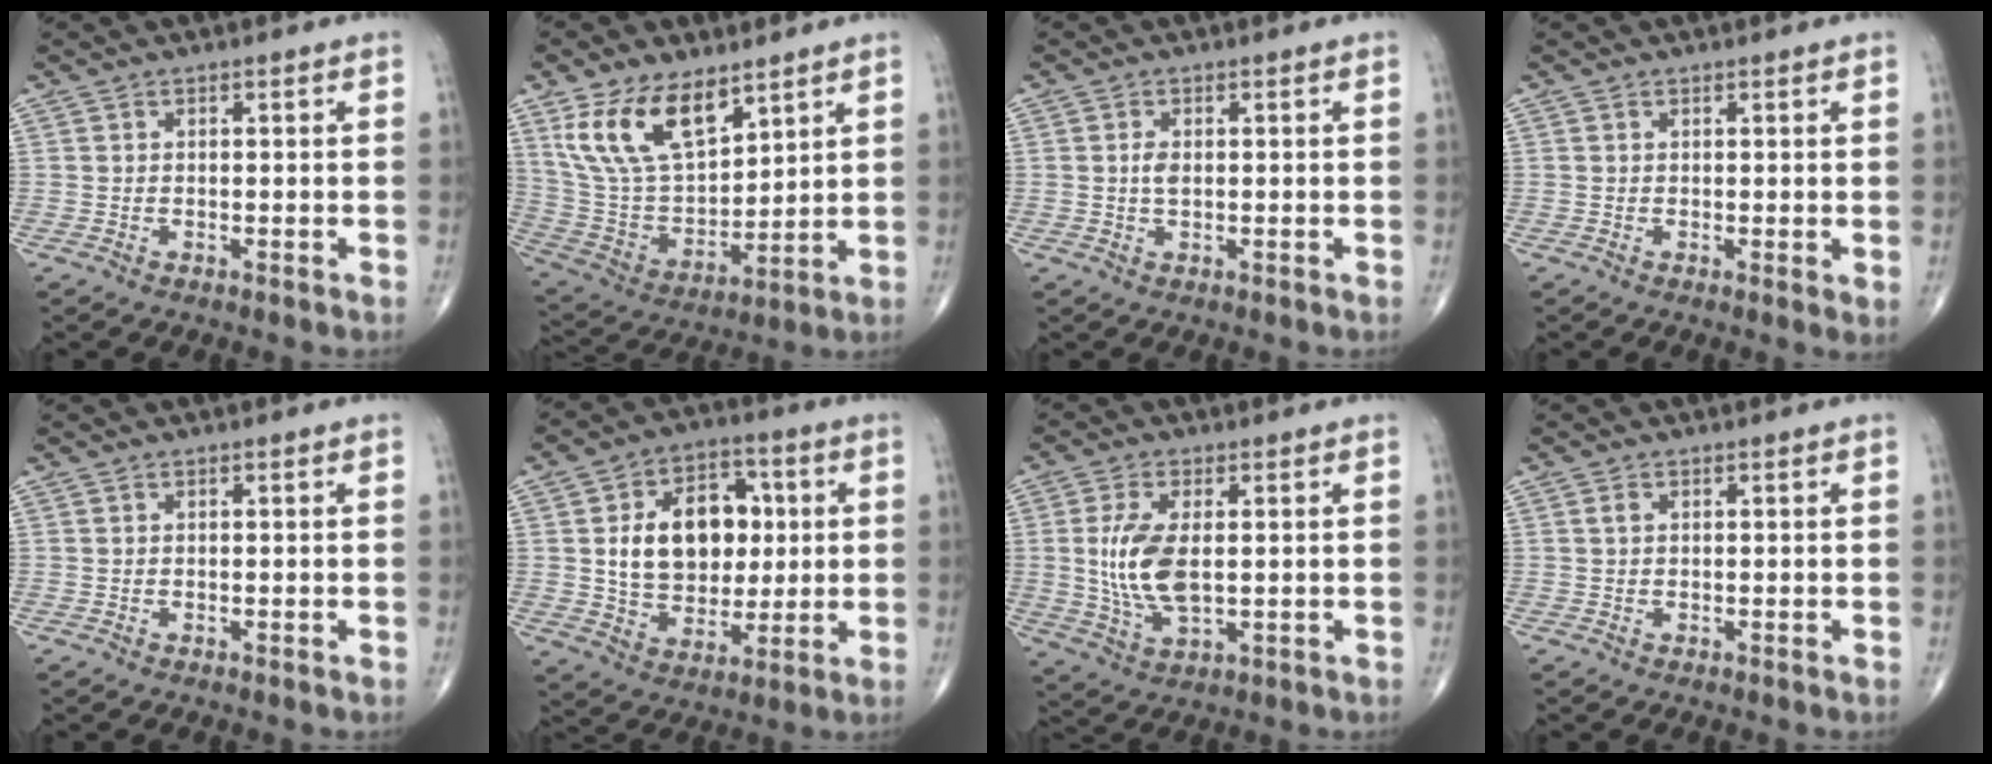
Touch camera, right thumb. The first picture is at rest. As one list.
[{"total": 16.4, "force": [9.4, 8.4, 10.5], "torque": [-0.173, -0.037, 0.196]}, {"total": 1.8, "force": [0.2, 1.0, 1.5], "torque": [-0.029, -0.001, 0.003]}, {"total": 1.7, "force": [0.4, 0.5, 1.6], "torque": [-0.026, -0.008, 0.004]}, {"total": 0.0}, {"total": 16.6, "force": [2.3, 11.8, 11.4], "torque": [-0.133, 0.008, 0.043]}, {"total": 10.2, "force": [0.6, 4.9, 8.9], "torque": [-0.187, -0.012, 0.020]}, {"total": 0.9, "force": [0.2, 0.6, 0.6], "torque": [-0.013, 0.003, 0.004]}]